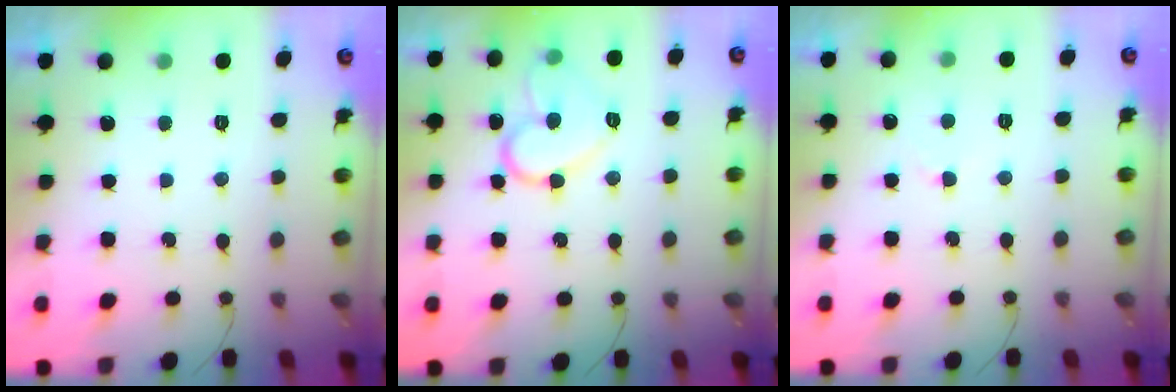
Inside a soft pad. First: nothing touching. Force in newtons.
{"total": 13.4, "press": 13.4, "slide": 0.7}
{"total": 2.9, "press": 2.9, "slide": 0.3}